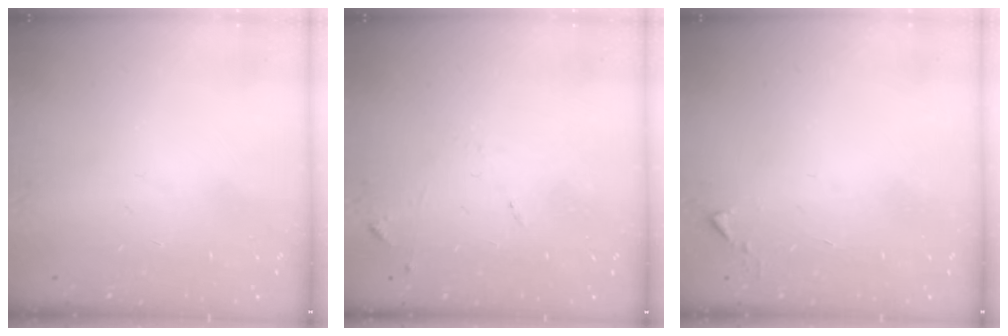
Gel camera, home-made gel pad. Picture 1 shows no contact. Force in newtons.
{"total": 6.7, "press": 6.6, "slide": 0.6}
{"total": 1.1, "press": 1.1, "slide": 0.1}